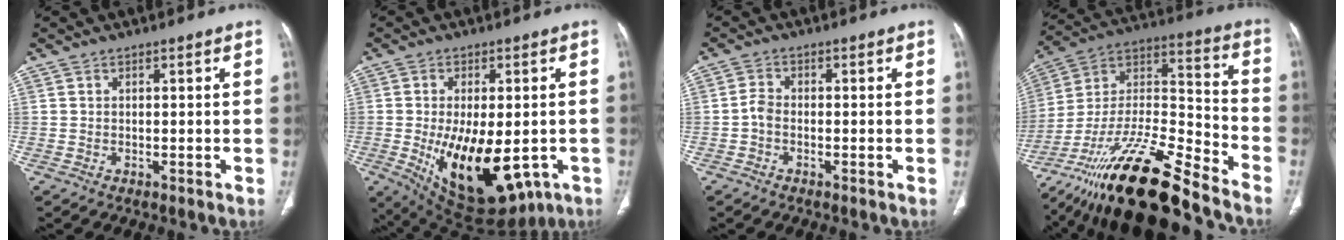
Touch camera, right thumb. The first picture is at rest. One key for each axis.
{"total": 19.8, "fx": -5.0, "fy": 10.1, "fz": 16.3, "tx": -0.248, "ty": -0.017, "tz": -0.045}
{"total": 2.0, "fx": -0.8, "fy": 1.2, "fz": 1.4, "tx": -0.028, "ty": 0.007, "tz": -0.022}
{"total": 24.4, "fx": -19.3, "fy": 4.5, "fz": 14.2, "tx": -0.287, "ty": 0.065, "tz": -0.353}